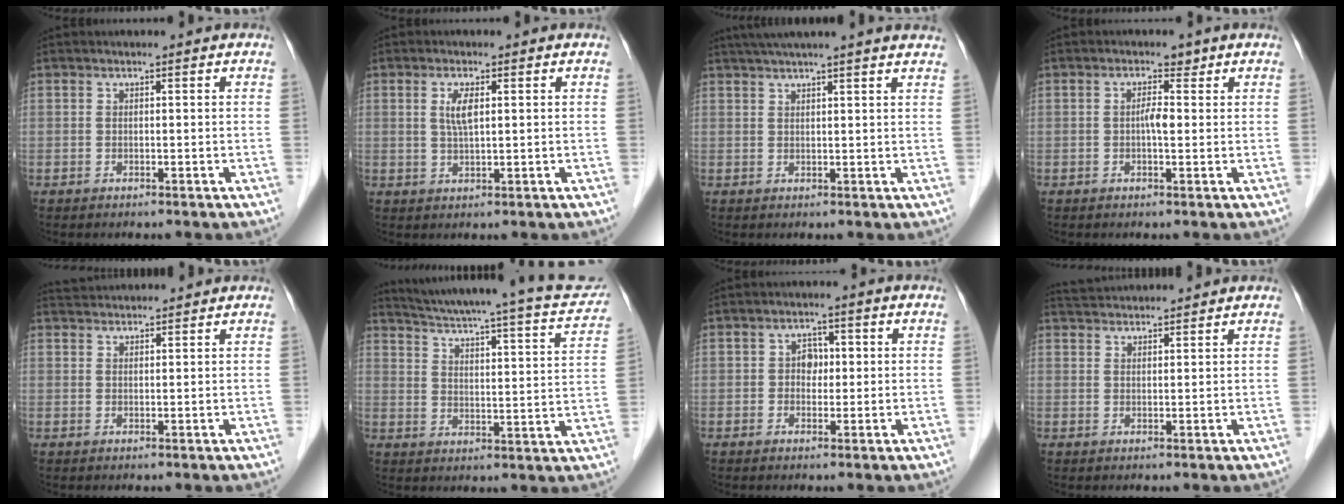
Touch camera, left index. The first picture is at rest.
{"total": 3.0, "force": [0.9, 0.6, 2.9], "torque": [-0.063, -0.001, 0.018]}
{"total": 12.9, "force": [11.1, -0.4, 6.6], "torque": [-0.110, 0.036, 0.138]}
{"total": 1.9, "force": [0.3, 0.8, 1.7], "torque": [-0.035, 0.007, 0.004]}
{"total": 4.3, "force": [4.2, 0.1, 0.5], "torque": [-0.013, 0.036, 0.073]}
{"total": 21.9, "force": [19.3, 2.5, 10.0], "torque": [-0.151, -0.030, 0.239]}
{"total": 2.6, "force": [0.2, 2.0, 1.7], "torque": [-0.025, 0.008, 0.002]}
{"total": 5.9, "force": [5.8, 0.1, 1.1], "torque": [-0.026, 0.038, 0.095]}